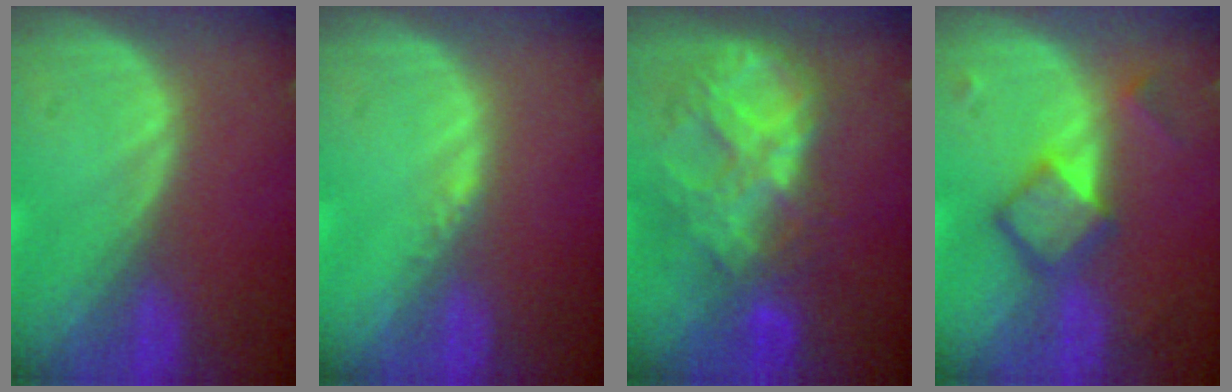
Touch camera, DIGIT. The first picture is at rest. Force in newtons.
{"total": 0.8, "press": 0.6, "slide": 0.4}
{"total": 9.1, "press": 7.8, "slide": 4.7}
{"total": 5.2, "press": 5.2, "slide": 0.1}